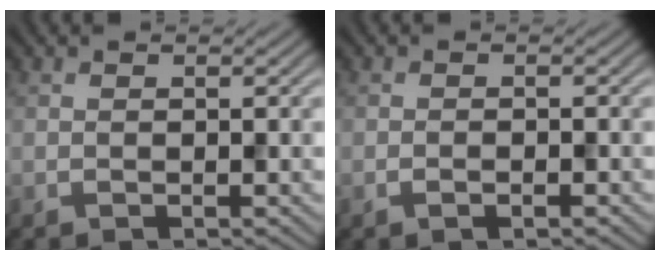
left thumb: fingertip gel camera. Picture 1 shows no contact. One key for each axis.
{"total": 1.0, "fx": -0.8, "fy": 0.2, "fz": 0.5, "tx": -0.013, "ty": 0.001, "tz": -0.013}